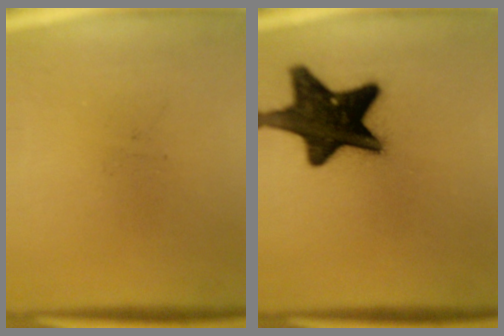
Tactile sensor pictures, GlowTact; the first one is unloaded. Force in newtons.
{"total": 18.4}